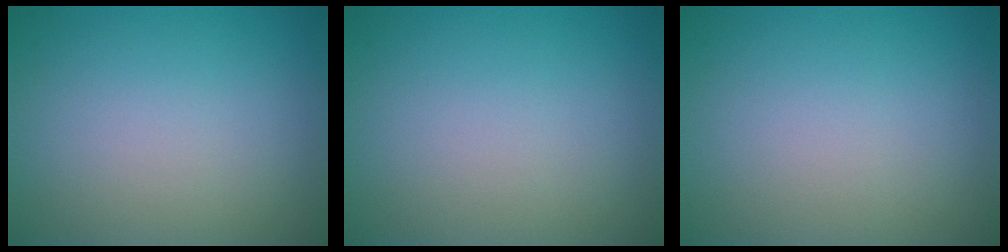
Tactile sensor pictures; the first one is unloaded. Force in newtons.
{"total": 0.0}
{"total": 0.0}